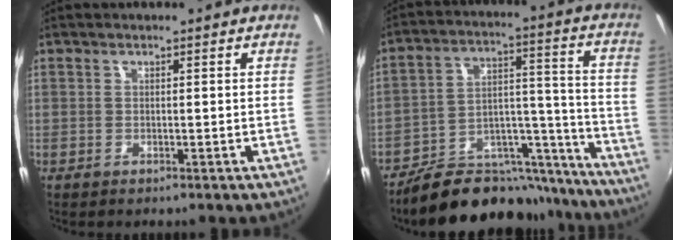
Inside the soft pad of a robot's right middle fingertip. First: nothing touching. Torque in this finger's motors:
{"motor_torque": [1.10, -1.04, 0.30, 0.18]}